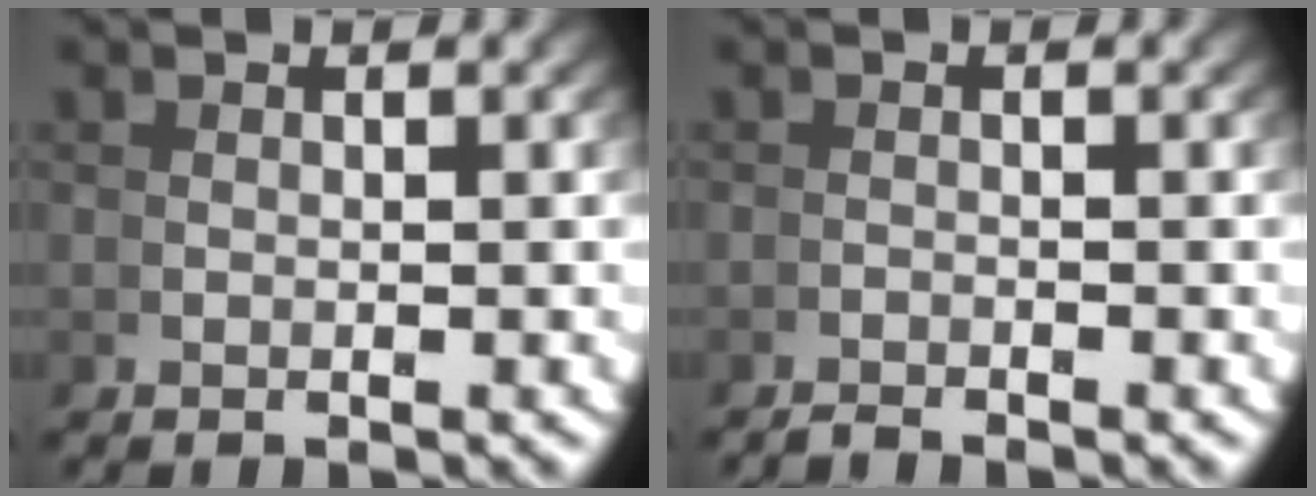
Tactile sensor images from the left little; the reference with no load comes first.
{"total": 1.4, "force": [-1.0, -0.9, -0.5], "torque": [0.016, 0.001, -0.022]}